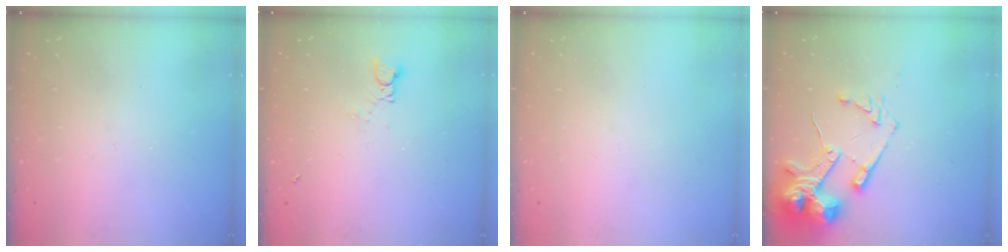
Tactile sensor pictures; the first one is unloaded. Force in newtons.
{"total": 1.2, "press": 1.1, "slide": 0.1}
{"total": 0.0}
{"total": 17.2, "press": 17.0, "slide": 2.3}